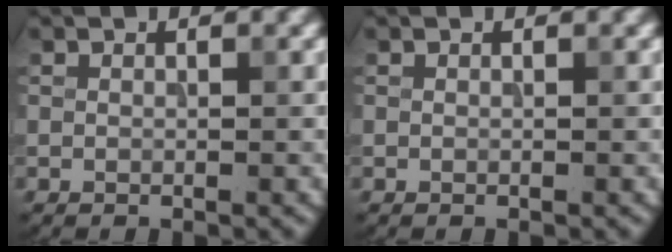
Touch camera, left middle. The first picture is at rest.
{"total": 0.0}